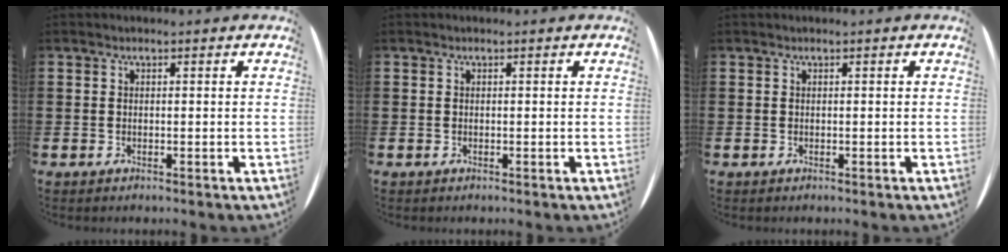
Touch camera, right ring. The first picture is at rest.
{"total": 0.0}
{"total": 0.0}